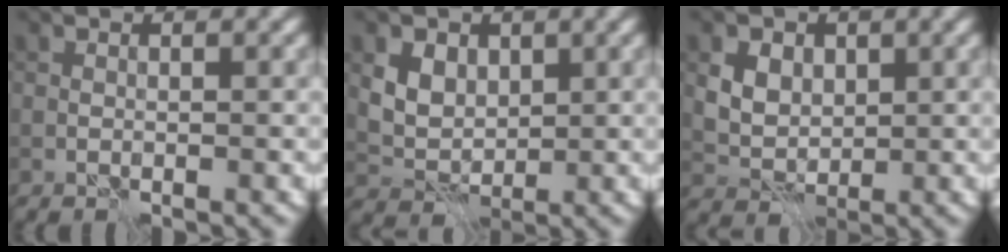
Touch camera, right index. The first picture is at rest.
{"total": 5.0, "force": [1.9, 3.9, 2.5], "torque": [-0.054, 0.002, 0.036]}
{"total": 6.4, "force": [2.3, 5.0, 3.3], "torque": [-0.062, 0.022, 0.028]}